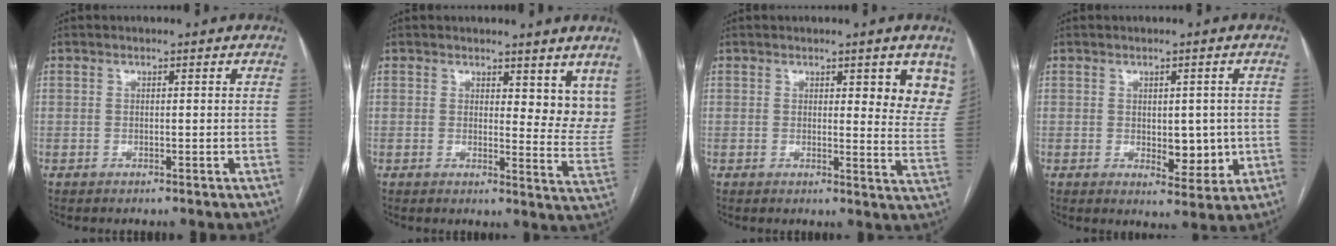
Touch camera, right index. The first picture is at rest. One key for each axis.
{"total": 8.6, "fx": 6.7, "fy": 3.4, "fz": 4.2, "tx": -0.034, "ty": -0.030, "tz": 0.067}
{"total": 8.4, "fx": 5.1, "fy": 2.3, "fz": 6.3, "tx": -0.057, "ty": -0.023, "tz": 0.046}
{"total": 5.6, "fx": -0.5, "fy": 3.0, "fz": 4.7, "tx": -0.056, "ty": -0.004, "tz": 0.004}